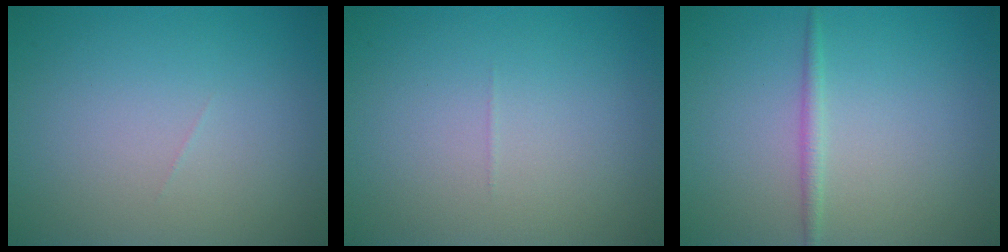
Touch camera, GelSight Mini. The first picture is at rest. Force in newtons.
{"total": 0.0}
{"total": 1.1, "press": 1.1, "slide": 0.0}